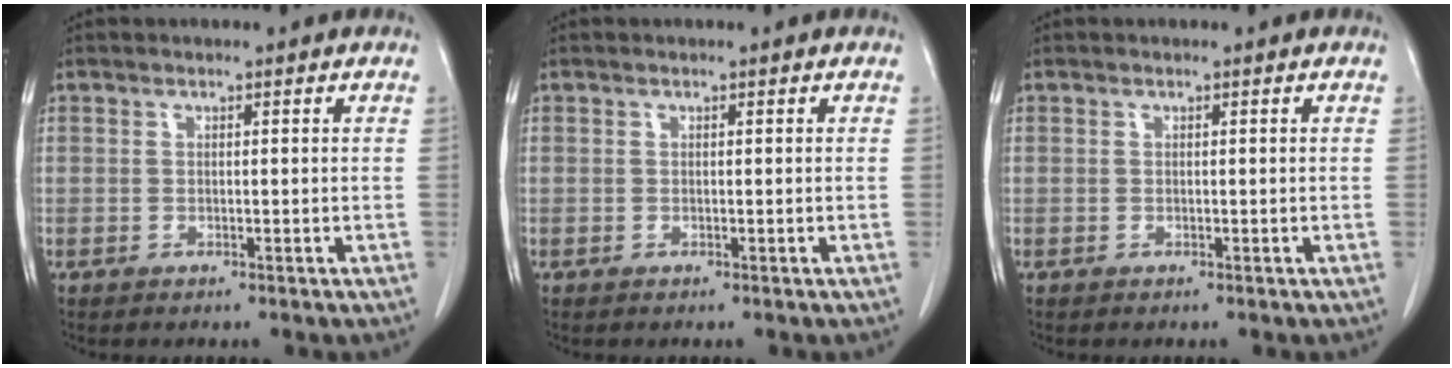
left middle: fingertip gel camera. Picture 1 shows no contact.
{"total": 0.0}
{"total": 0.0}